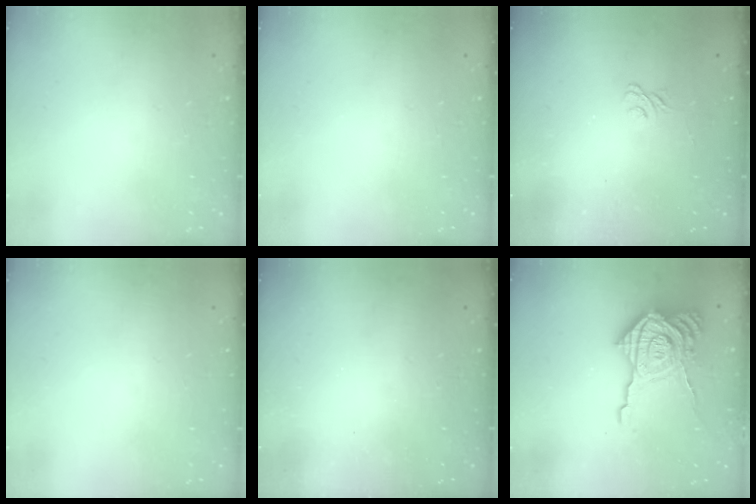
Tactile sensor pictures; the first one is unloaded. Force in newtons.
{"total": 0.0}
{"total": 1.9, "press": 1.5, "slide": 1.1}
{"total": 0.0}
{"total": 2.4, "press": 2.3, "slide": 0.8}
{"total": 20.6, "press": 20.5, "slide": 1.6}